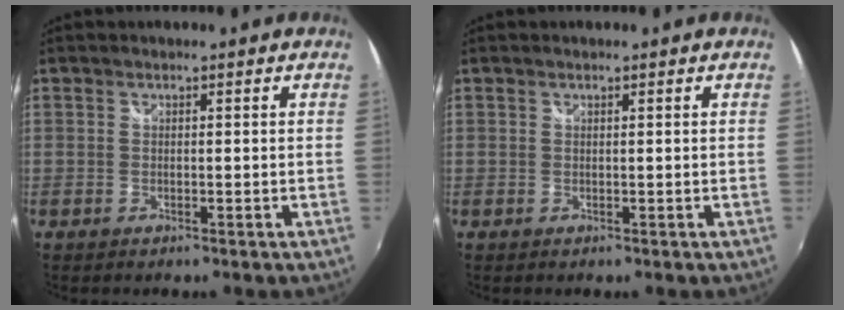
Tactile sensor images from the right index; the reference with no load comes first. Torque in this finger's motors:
{"motor_torque": [-0.38, -0.25, 0.13, 0.01]}